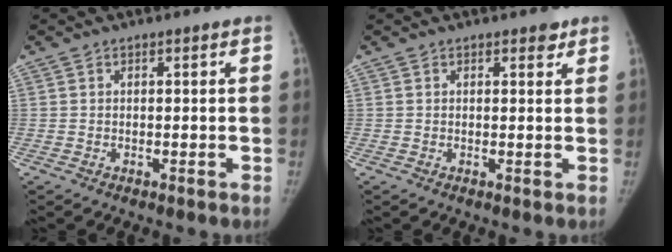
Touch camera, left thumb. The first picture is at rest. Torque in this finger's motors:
{"motor_torque": [0.12, -0.13, 0.71, -0.33, 0.04]}